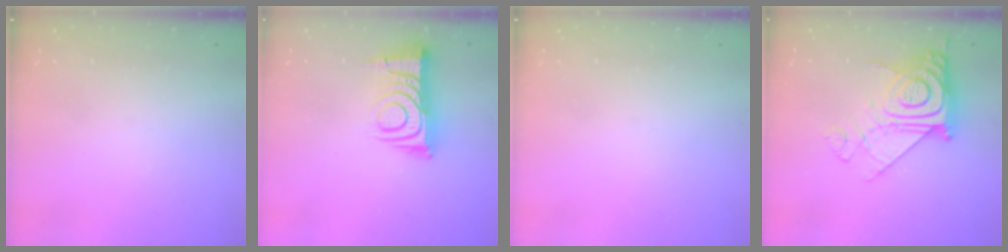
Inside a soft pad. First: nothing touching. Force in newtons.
{"total": 11.0, "press": 11.0, "slide": 0.6}
{"total": 0.0}
{"total": 16.0, "press": 15.9, "slide": 1.3}